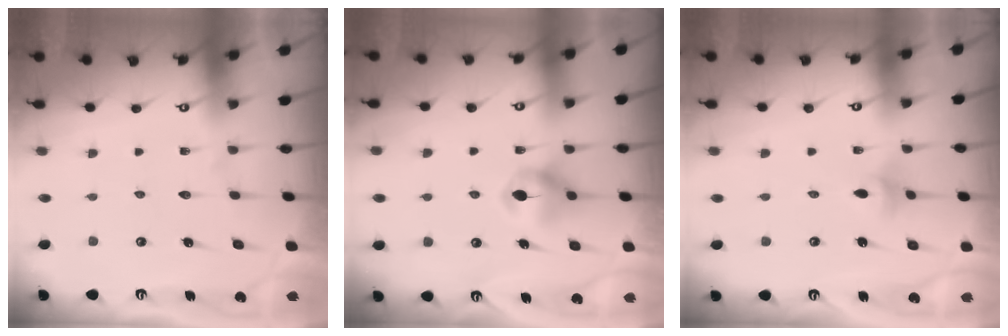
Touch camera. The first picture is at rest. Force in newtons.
{"total": 6.5, "press": 6.5, "slide": 0.7}
{"total": 3.5, "press": 3.4, "slide": 0.9}